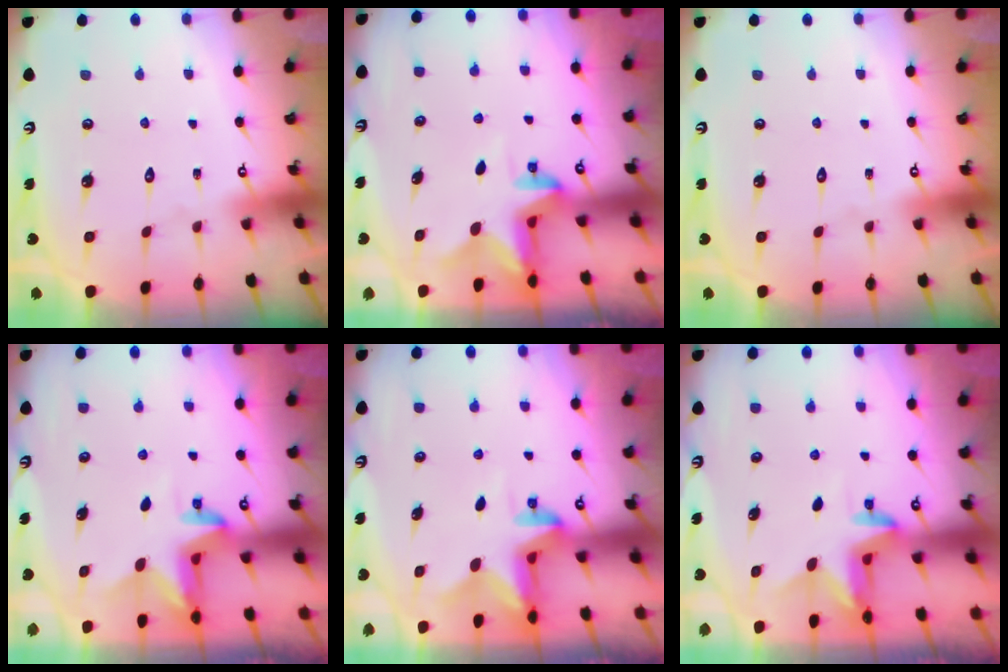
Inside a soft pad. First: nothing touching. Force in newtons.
{"total": 2.6, "press": 2.5, "slide": 0.5}
{"total": 0.0}
{"total": 3.3, "press": 3.3, "slide": 0.2}
{"total": 2.7, "press": 2.6, "slide": 0.5}
{"total": 3.3, "press": 3.3, "slide": 0.3}